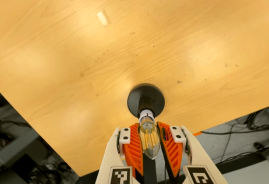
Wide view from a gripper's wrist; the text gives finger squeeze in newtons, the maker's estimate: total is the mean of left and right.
{"total": 23.3, "left": 22.7, "right": 23.9}